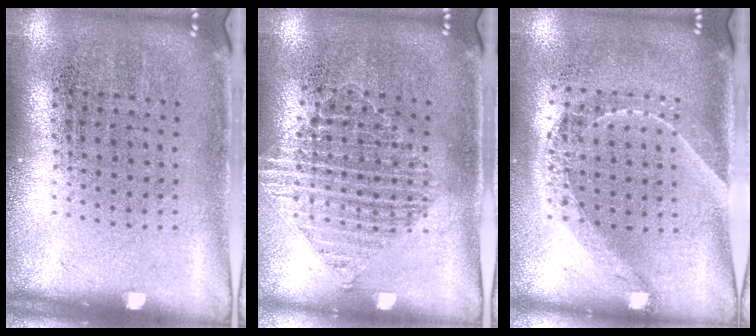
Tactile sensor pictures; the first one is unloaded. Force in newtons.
{"total": 1.1, "press": 1.1, "slide": 0.1}
{"total": 1.5, "press": 1.3, "slide": 0.9}